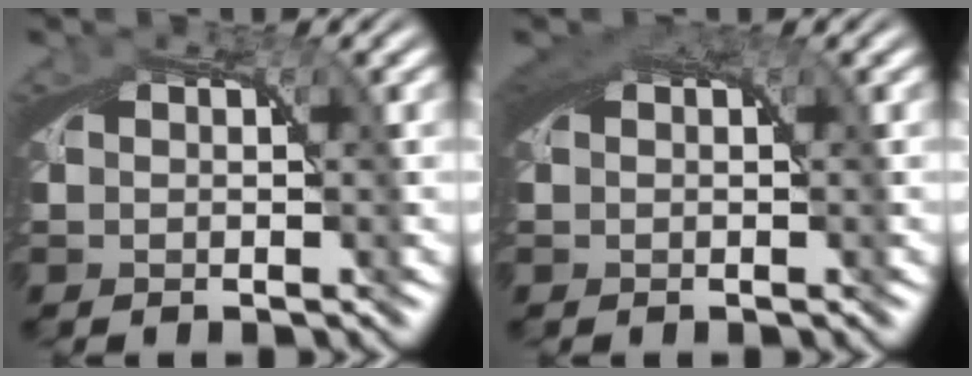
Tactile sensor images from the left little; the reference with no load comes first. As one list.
[{"total": 1.8, "force": [0.6, 1.0, 1.3], "torque": [-0.028, -0.003, 0.010]}]